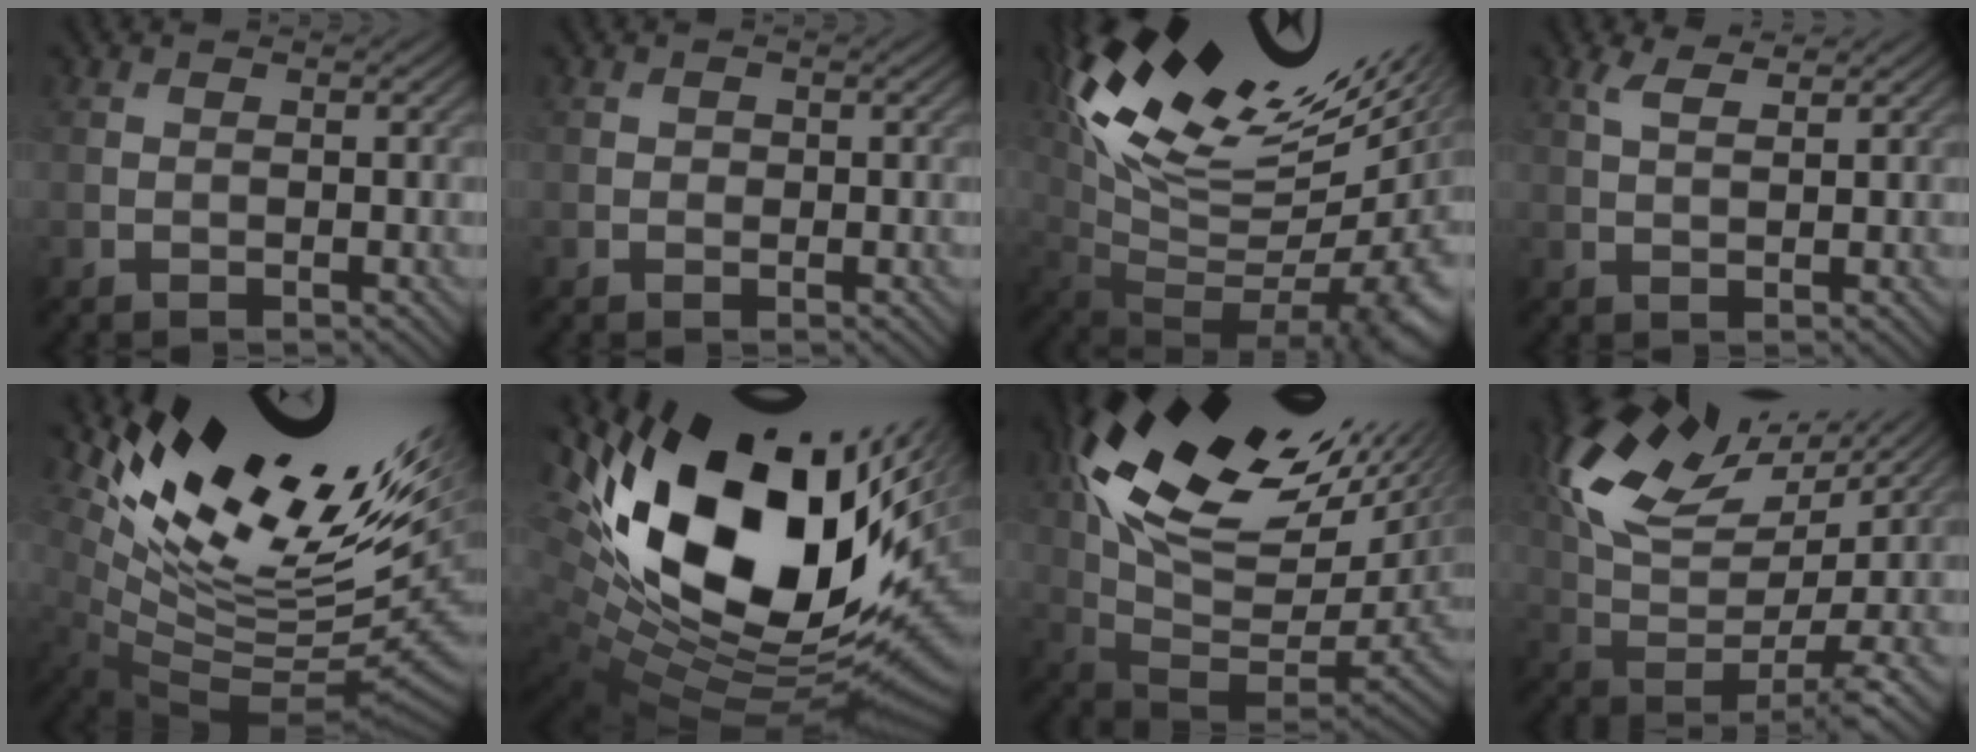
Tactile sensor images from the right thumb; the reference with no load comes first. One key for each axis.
{"total": 0.7, "fx": -0.1, "fy": 0.7, "fz": 0.0, "tx": 0.005, "ty": -0.001, "tz": 0.001}
{"total": 17.9, "fx": 8.2, "fy": 7.3, "fz": 14.1, "tx": -0.213, "ty": 0.010, "tz": 0.177}
{"total": 2.6, "fx": 2.0, "fy": 0.5, "fz": 1.5, "tx": -0.039, "ty": 0.004, "tz": 0.048}
{"total": 16.1, "fx": 7.9, "fy": 5.5, "fz": 12.9, "tx": -0.193, "ty": -0.005, "tz": 0.162}
{"total": 20.4, "fx": 5.0, "fy": 11.2, "fz": 16.3, "tx": -0.336, "ty": -0.010, "tz": 0.106}
{"total": 18.8, "fx": 8.4, "fy": 7.6, "fz": 15.1, "tx": -0.257, "ty": 0.009, "tz": 0.167}
{"total": 13.8, "fx": 7.7, "fy": 6.0, "fz": 9.8, "tx": -0.216, "ty": 0.019, "tz": 0.153}